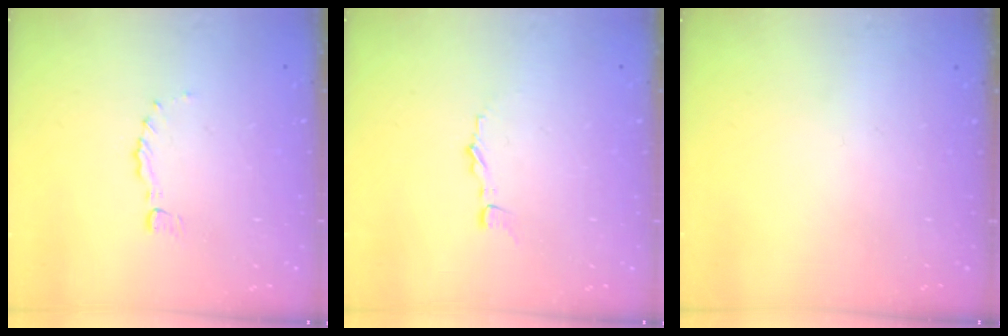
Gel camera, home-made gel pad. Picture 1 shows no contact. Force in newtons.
{"total": 4.6, "press": 4.6, "slide": 0.6}
{"total": 0.0}